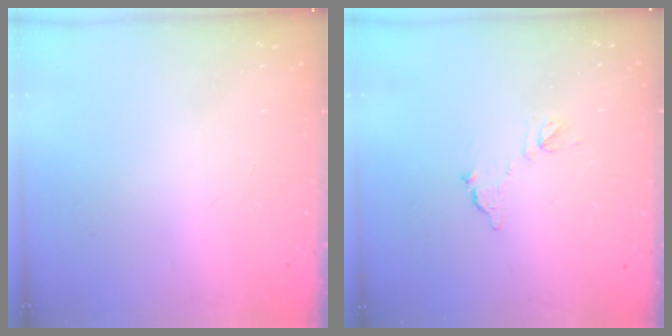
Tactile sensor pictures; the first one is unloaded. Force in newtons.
{"total": 6.4, "press": 6.3, "slide": 0.5}